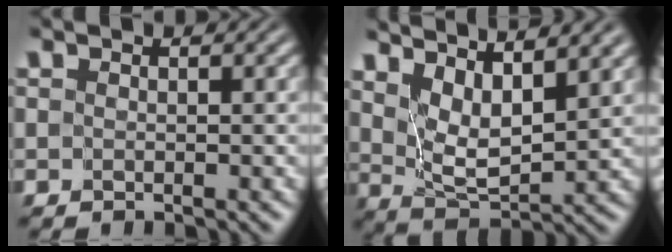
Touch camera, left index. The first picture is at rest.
{"total": 6.7, "force": [4.8, 1.9, 4.2], "torque": [-0.086, 0.003, 0.074]}